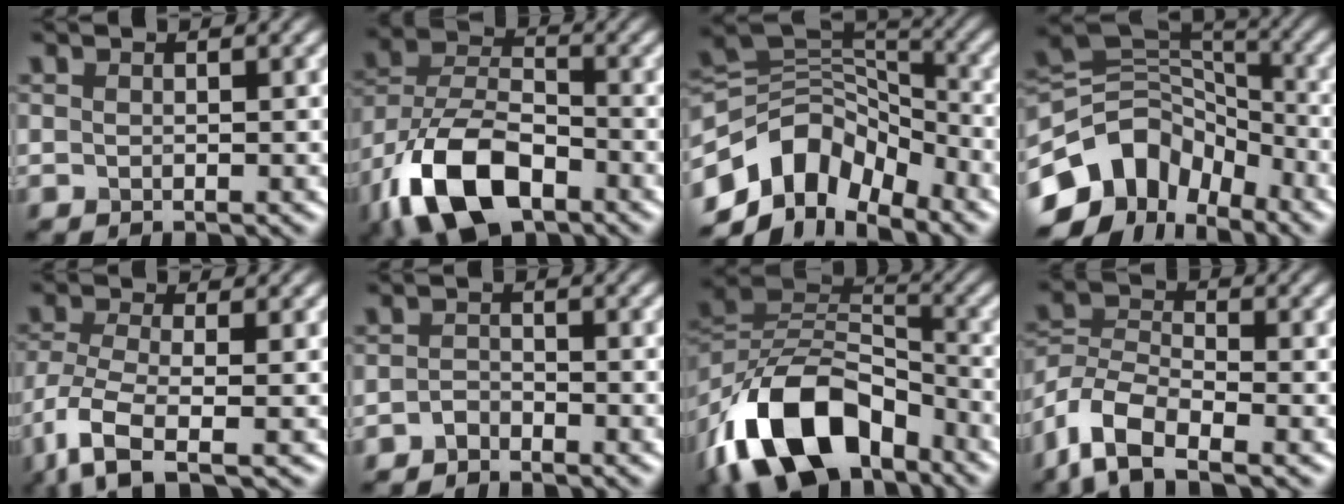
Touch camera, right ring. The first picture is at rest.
{"total": 11.0, "force": [-6.0, 5.8, 7.2], "torque": [-0.153, -0.001, -0.121]}
{"total": 8.8, "force": [-5.0, 5.7, 4.5], "torque": [-0.066, 0.009, -0.102]}
{"total": 10.3, "force": [-4.7, 7.4, 5.4], "torque": [-0.105, 0.017, -0.105]}
{"total": 5.7, "force": [-3.3, 1.7, 4.4], "torque": [-0.097, -0.009, -0.073]}
{"total": 1.4, "force": [-1.3, 0.6, 0.3], "torque": [-0.003, 0.006, -0.027]}
{"total": 14.4, "force": [-8.1, 8.2, 8.7], "torque": [-0.168, 0.007, -0.169]}
{"total": 7.1, "force": [-4.5, 3.3, 4.4], "torque": [-0.091, 0.001, -0.098]}